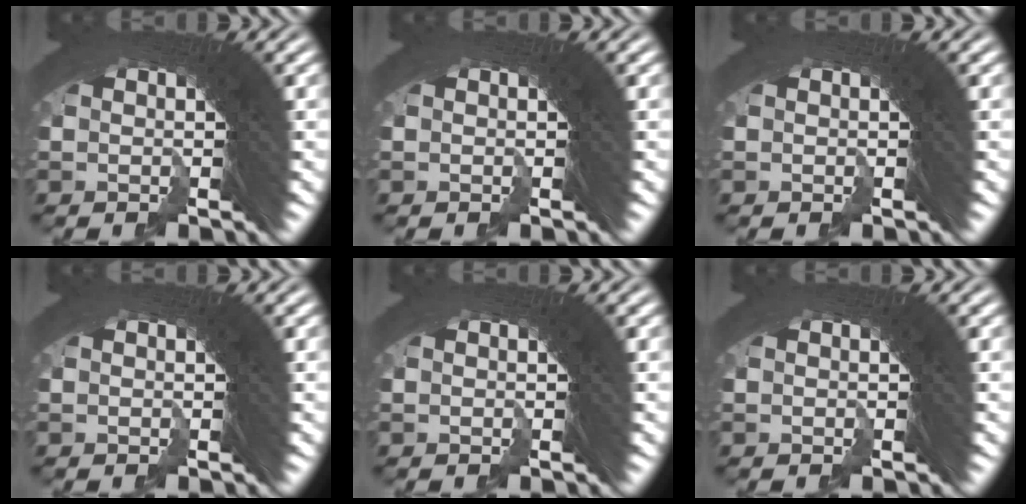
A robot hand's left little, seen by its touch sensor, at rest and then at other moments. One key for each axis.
{"total": 0.0}
{"total": 0.0}
{"total": 0.0}
{"total": 0.0}
{"total": 0.0}